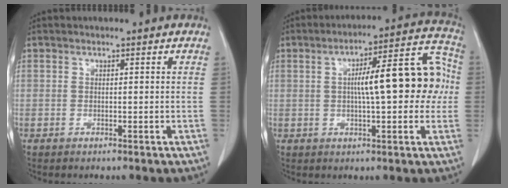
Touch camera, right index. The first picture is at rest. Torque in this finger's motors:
{"motor_torque": [1.07, -0.08, 0.51, 0.14]}